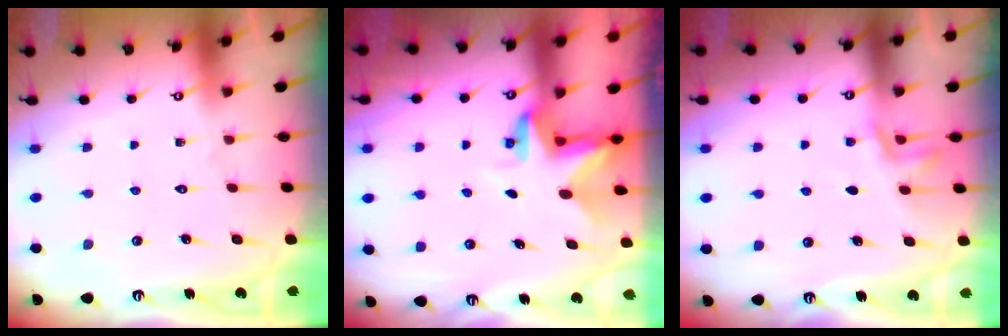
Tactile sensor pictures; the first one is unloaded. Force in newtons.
{"total": 2.9, "press": 2.9, "slide": 0.2}
{"total": 5.0, "press": 4.7, "slide": 1.7}